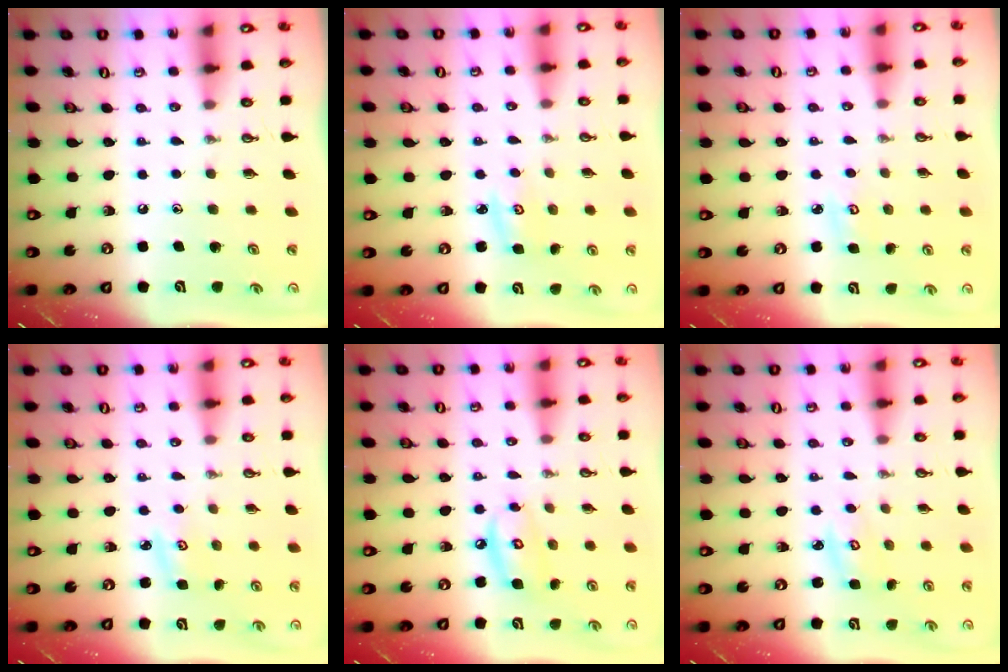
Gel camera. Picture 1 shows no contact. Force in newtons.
{"total": 2.8, "press": 2.8, "slide": 0.3}
{"total": 4.1, "press": 4.1, "slide": 0.3}
{"total": 2.7, "press": 2.7, "slide": 0.4}
{"total": 8.6, "press": 8.6, "slide": 0.6}
{"total": 3.3, "press": 3.3, "slide": 0.3}